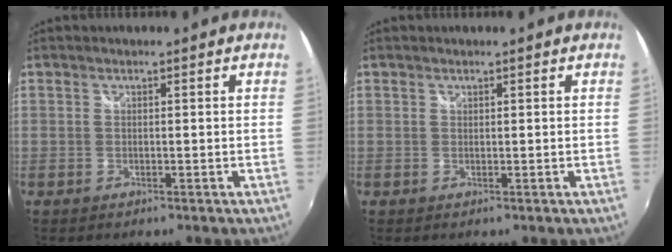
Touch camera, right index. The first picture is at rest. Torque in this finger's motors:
{"motor_torque": [-0.14, -0.09, -0.02, 0.00]}